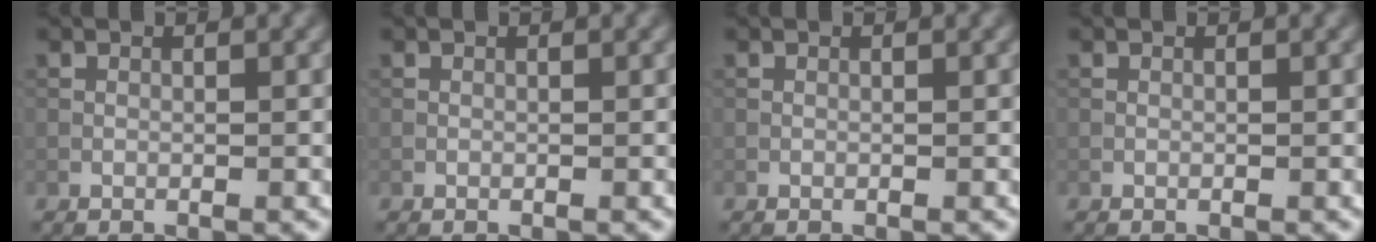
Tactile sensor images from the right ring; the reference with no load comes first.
{"total": 0.0}
{"total": 0.0}
{"total": 0.0}